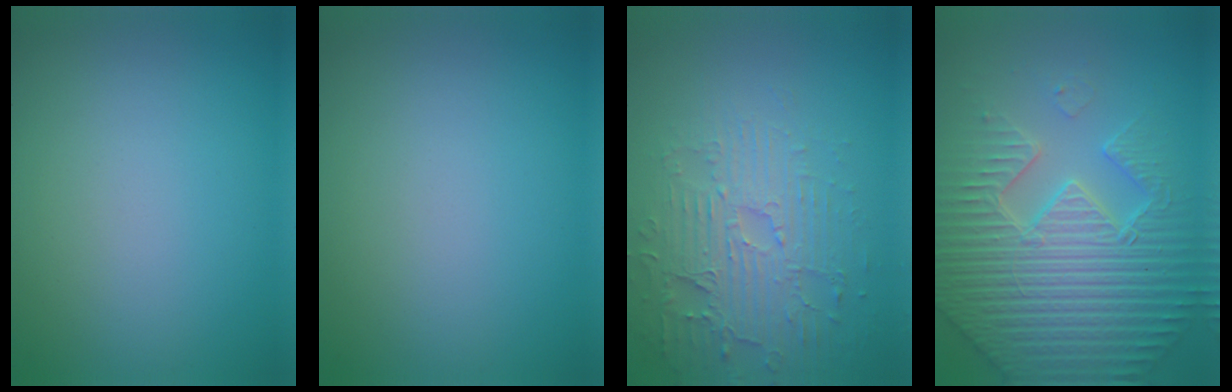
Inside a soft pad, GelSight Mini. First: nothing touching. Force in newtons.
{"total": 0.0}
{"total": 4.1, "press": 3.9, "slide": 1.4}
{"total": 7.1, "press": 6.9, "slide": 1.8}